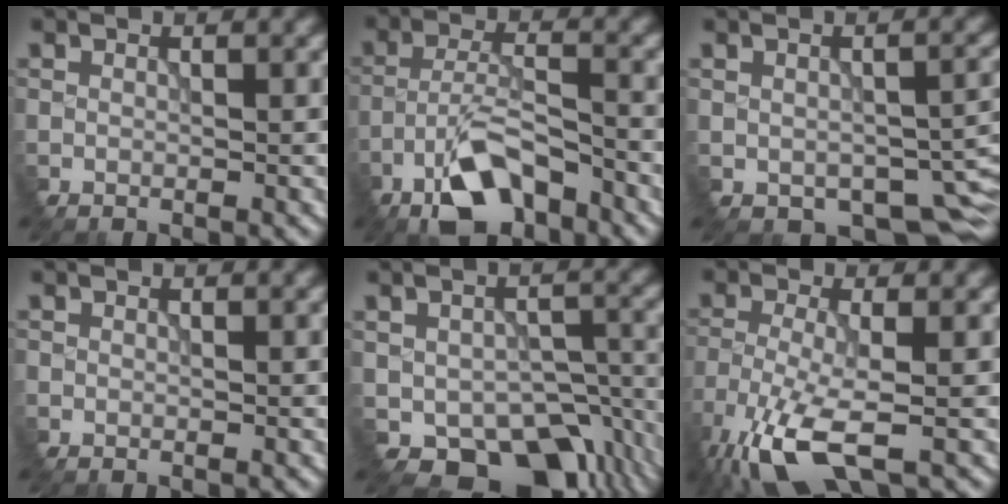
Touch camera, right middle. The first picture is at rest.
{"total": 6.5, "force": [-4.8, 2.0, 3.9], "torque": [-0.062, 0.006, -0.095]}
{"total": 7.0, "force": [-2.8, 4.3, 4.7], "torque": [-0.064, -0.035, -0.024]}
{"total": 0.0}
{"total": 9.1, "force": [-4.7, 5.8, 5.1], "torque": [-0.069, -0.040, -0.053]}
{"total": 7.6, "force": [-5.0, 2.0, 5.4], "torque": [-0.129, -0.023, -0.100]}